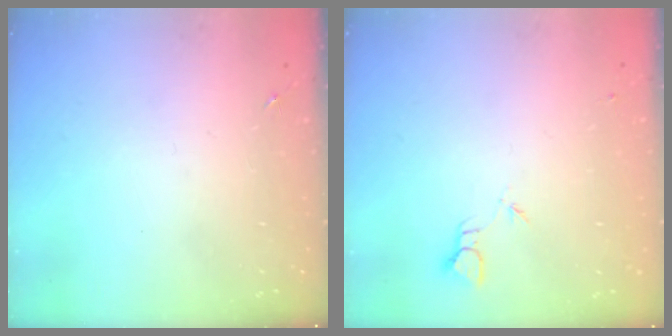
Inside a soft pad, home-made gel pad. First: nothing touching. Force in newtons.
{"total": 2.0, "press": 2.0, "slide": 0.1}